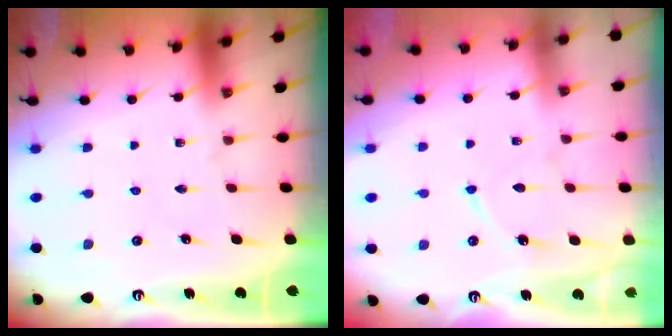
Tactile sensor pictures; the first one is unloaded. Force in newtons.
{"total": 6.1, "press": 6.0, "slide": 0.7}